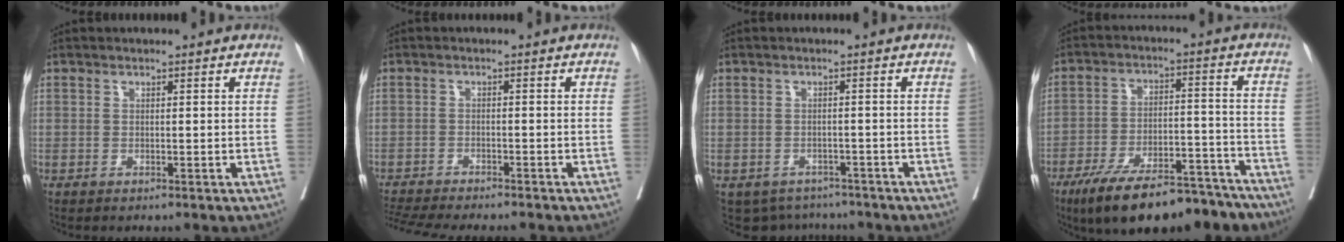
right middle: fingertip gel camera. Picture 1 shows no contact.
{"total": 12.6, "force": [-11.3, 0.8, 5.4], "torque": [-0.085, -0.013, -0.166]}
{"total": 5.1, "force": [-4.4, 2.7, -0.1], "torque": [0.012, 0.010, -0.056]}
{"total": 19.6, "force": [-15.7, 5.6, 10.4], "torque": [-0.131, 0.019, -0.240]}